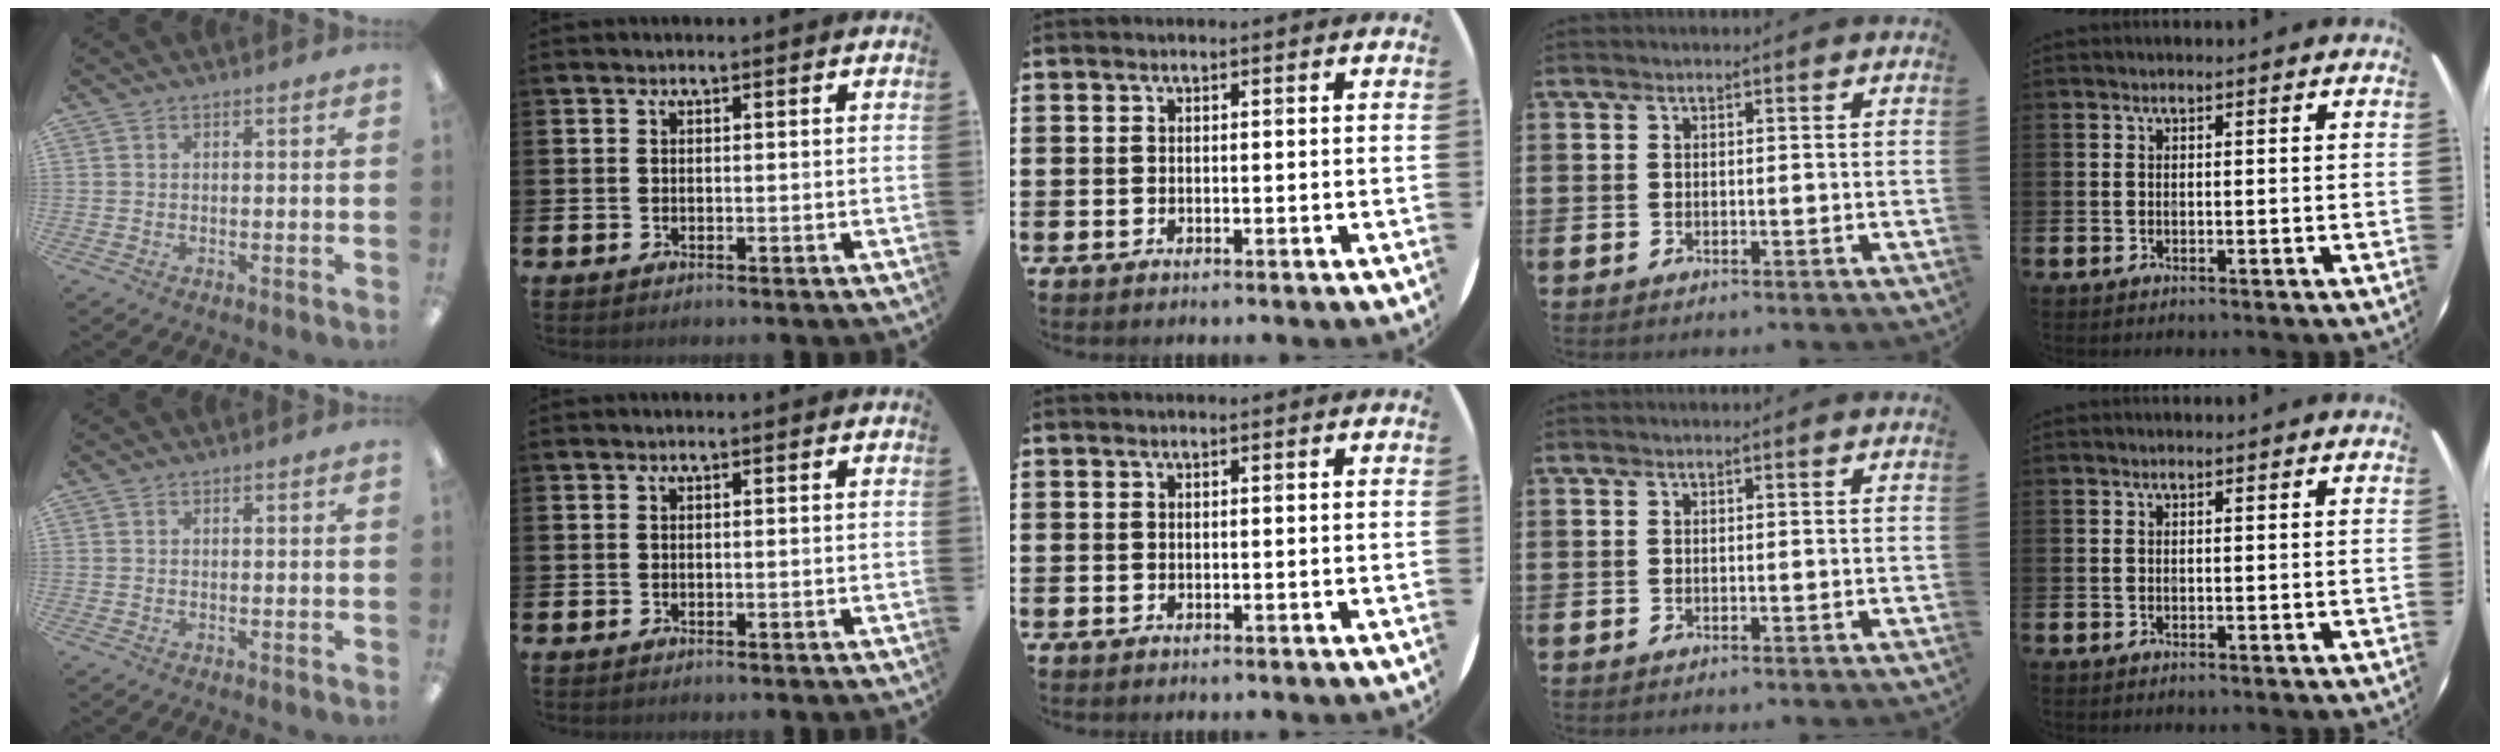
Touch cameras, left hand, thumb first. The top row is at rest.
{}